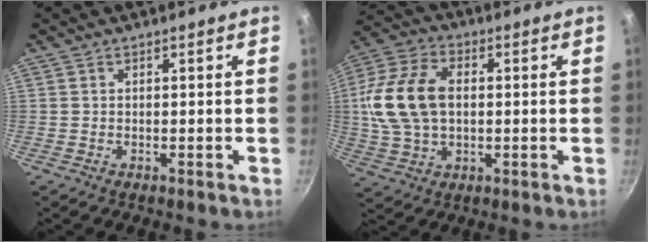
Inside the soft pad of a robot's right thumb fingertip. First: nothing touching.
{"total": 15.6, "force": [1.1, 10.3, 11.6], "torque": [-0.217, 0.018, 0.014]}